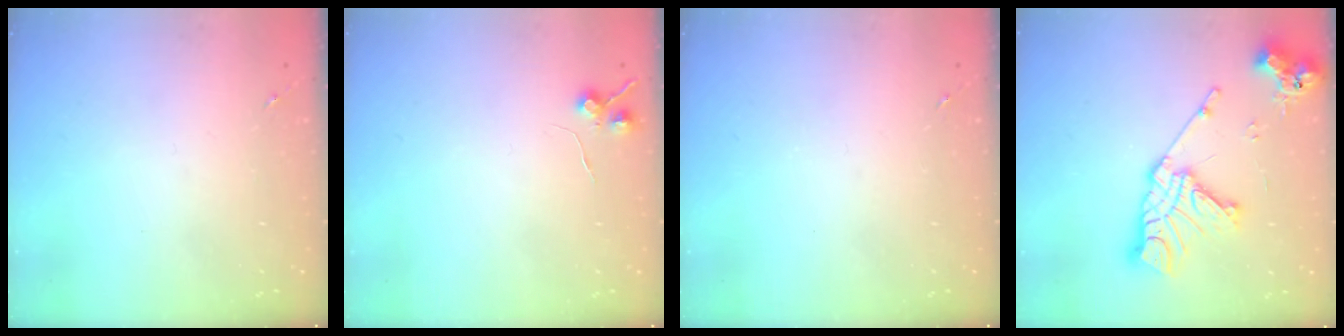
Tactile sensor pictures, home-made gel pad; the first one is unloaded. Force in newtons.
{"total": 6.1, "press": 6.1, "slide": 0.8}
{"total": 0.0}
{"total": 16.9, "press": 16.8, "slide": 1.5}